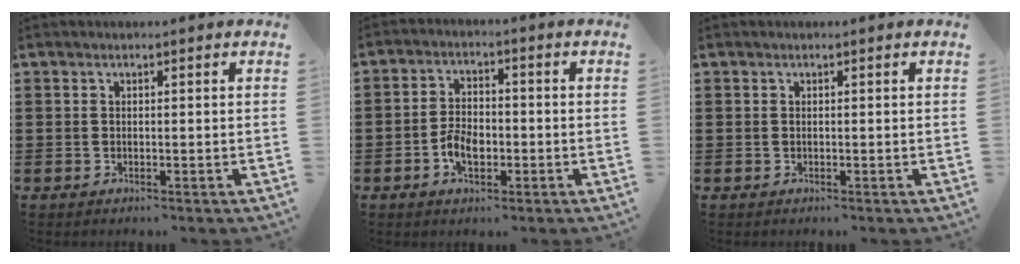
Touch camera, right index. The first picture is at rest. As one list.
[{"total": 4.7, "force": [-1.6, 2.6, 3.6], "torque": [-0.076, 0.003, -0.032]}, {"total": 0.0}]